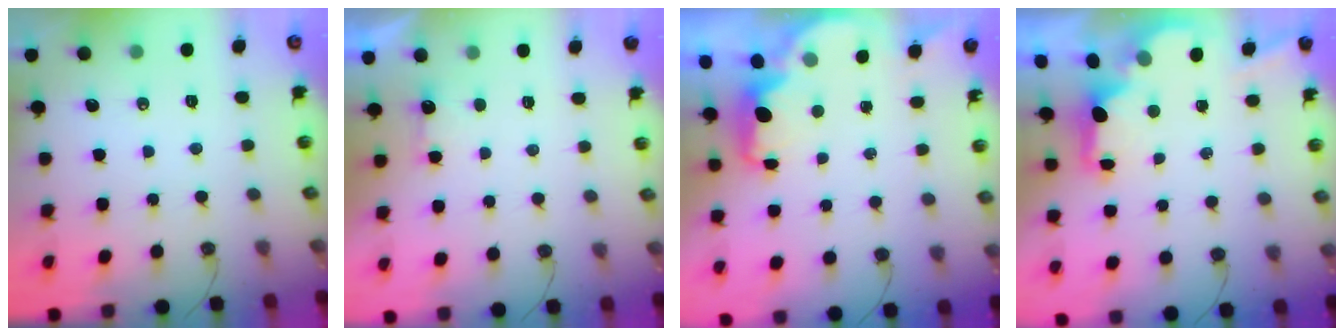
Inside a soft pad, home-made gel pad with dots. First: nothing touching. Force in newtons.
{"total": 1.8, "press": 1.6, "slide": 0.9}
{"total": 1.9, "press": 1.8, "slide": 0.7}
{"total": 2.1, "press": 1.9, "slide": 0.8}